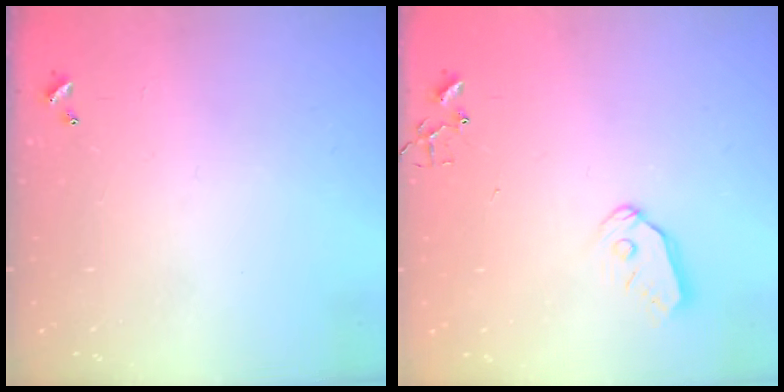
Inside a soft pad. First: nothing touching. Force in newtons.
{"total": 7.7, "press": 7.7, "slide": 0.4}